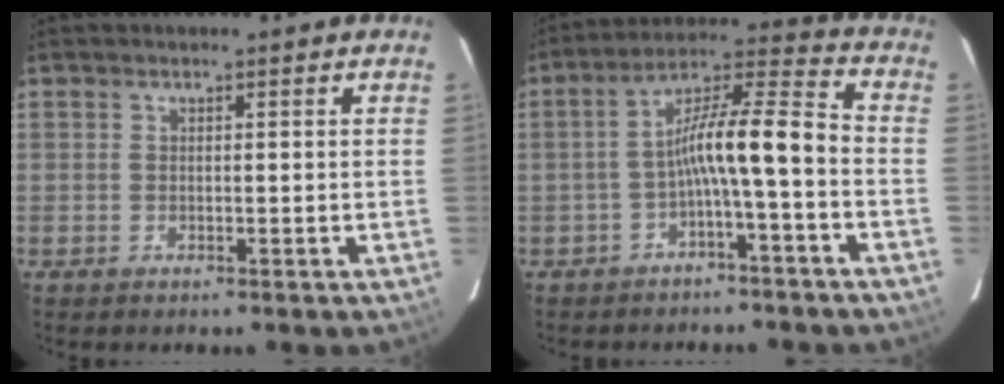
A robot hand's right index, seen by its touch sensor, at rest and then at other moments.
{"total": 10.0, "force": [-3.6, 0.9, 9.3], "torque": [-0.178, 0.025, -0.060]}